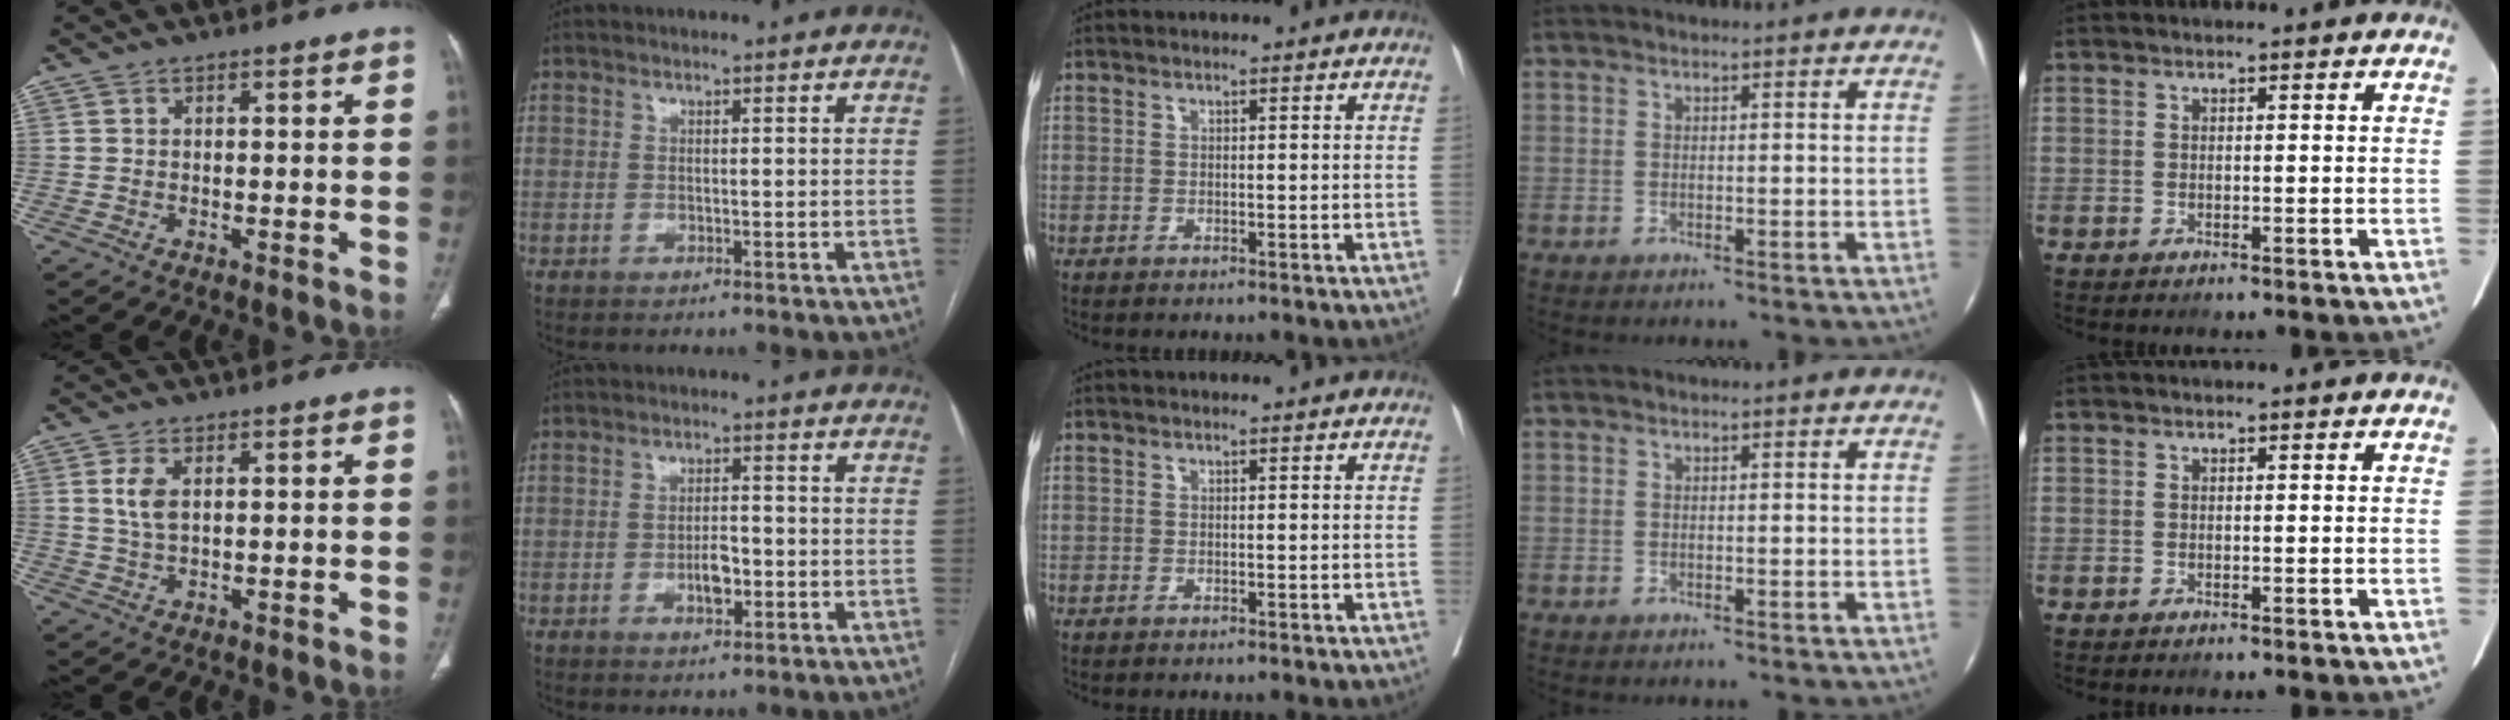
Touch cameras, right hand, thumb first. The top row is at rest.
{"thumb": {"total": 4.6, "force": [1.2, 2.3, 3.8], "torque": [-0.086, -0.001, 0.025]}, "index": {"total": 3.8, "force": [-1.2, 1.5, 3.3], "torque": [-0.057, 0.003, -0.018]}}